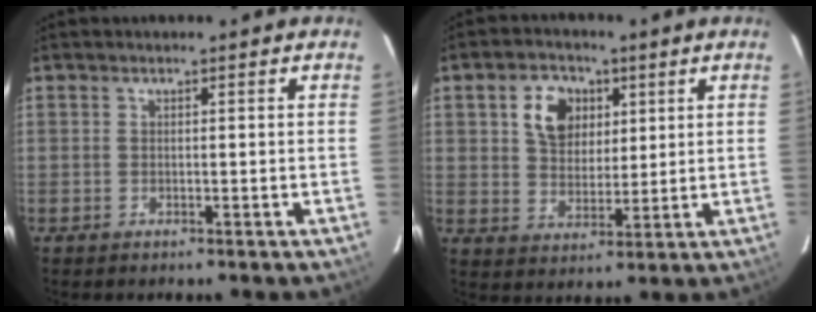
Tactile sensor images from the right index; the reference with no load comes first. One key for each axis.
{"total": 8.7, "fx": 3.2, "fy": 6.5, "fz": 4.9, "tx": -0.091, "ty": 0.020, "tz": 0.062}